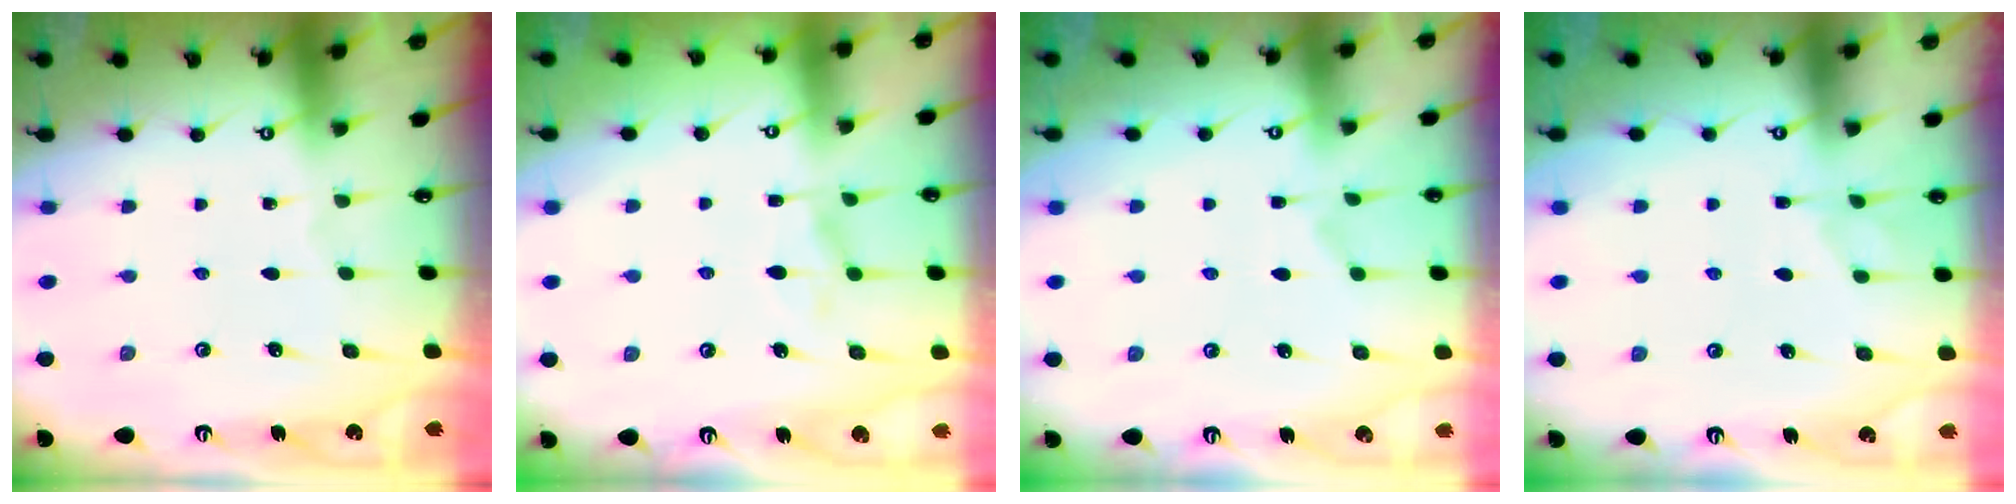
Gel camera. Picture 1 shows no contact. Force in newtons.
{"total": 1.2, "press": 0.0, "slide": 1.2}
{"total": 1.1, "press": 0.7, "slide": 0.9}
{"total": 4.9, "press": 4.7, "slide": 1.3}